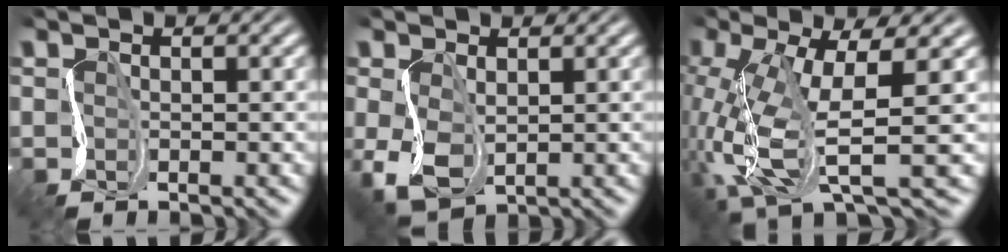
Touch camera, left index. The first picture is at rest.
{"total": 2.5, "force": [-0.8, 1.7, 1.7], "torque": [-0.067, -0.006, -0.002]}
{"total": 9.5, "force": [-1.8, 2.7, 9.0], "torque": [-0.206, -0.011, -0.019]}